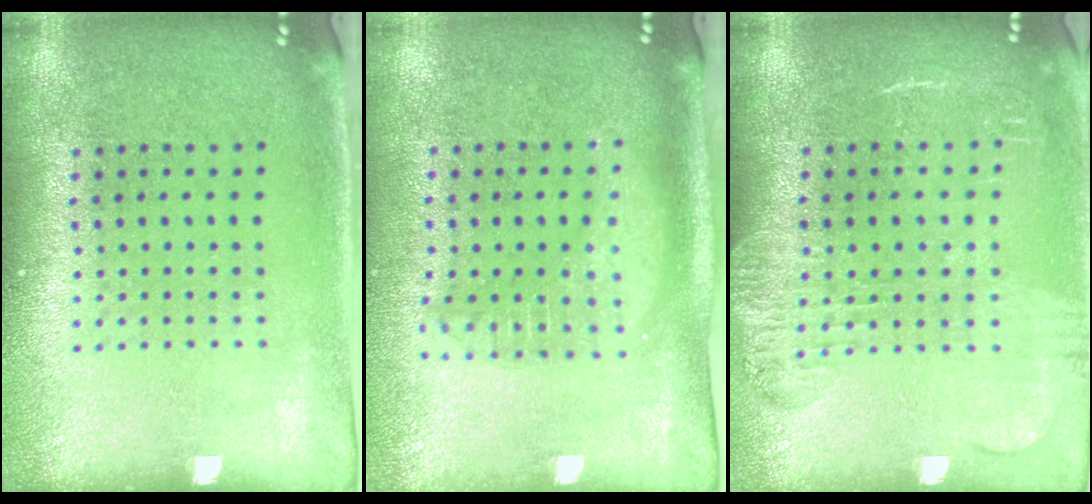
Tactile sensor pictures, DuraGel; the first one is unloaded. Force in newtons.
{"total": 1.8, "press": 1.5, "slide": 0.9}
{"total": 1.7, "press": 1.5, "slide": 0.8}